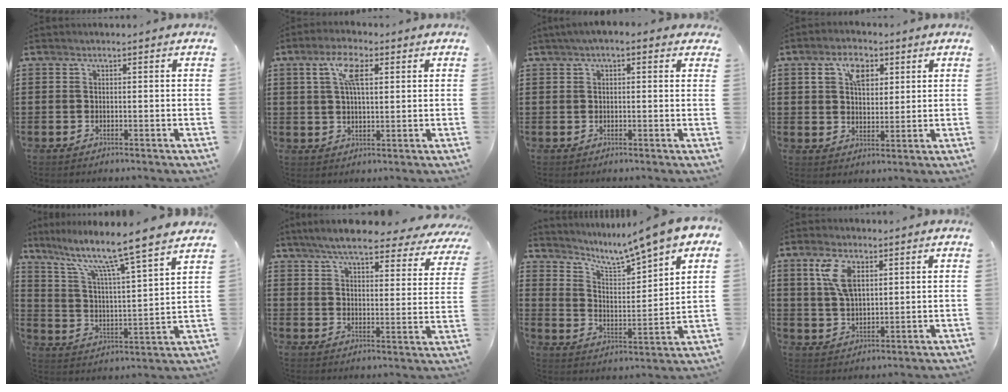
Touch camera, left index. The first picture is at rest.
{"total": 6.3, "force": [2.7, 2.5, 5.0], "torque": [-0.111, 0.011, 0.046]}
{"total": 2.0, "force": [0.9, 0.8, 1.6], "torque": [-0.033, 0.007, 0.014]}
{"total": 6.0, "force": [2.8, 3.7, 3.8], "torque": [-0.072, 0.011, 0.045]}
{"total": 9.9, "force": [8.1, -0.3, 5.7], "torque": [-0.133, -0.060, 0.127]}
{"total": 7.1, "force": [6.3, 0.7, 3.1], "torque": [-0.079, -0.036, 0.107]}
{"total": 8.0, "force": [7.2, -0.4, 3.5], "torque": [-0.088, -0.046, 0.115]}
{"total": 6.6, "force": [2.8, 3.3, 5.1], "torque": [-0.104, 0.008, 0.046]}